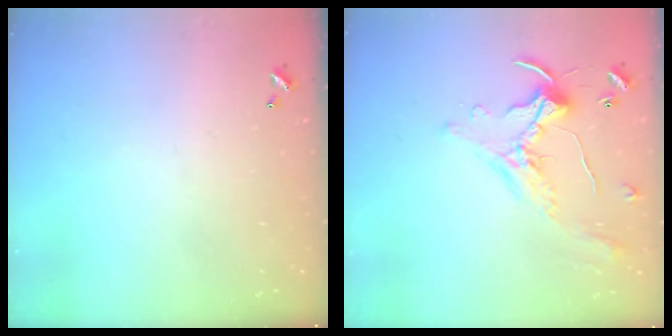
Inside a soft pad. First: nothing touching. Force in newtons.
{"total": 1.1, "press": 1.0, "slide": 0.4}